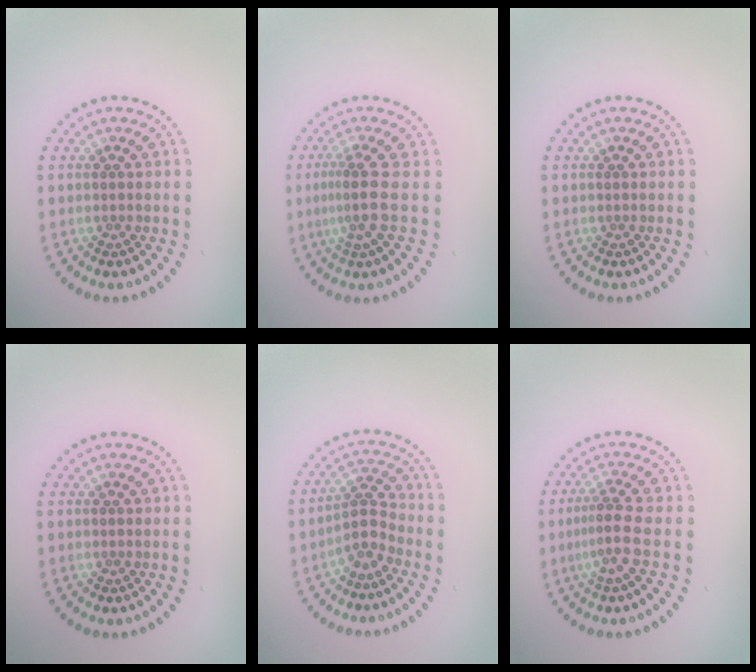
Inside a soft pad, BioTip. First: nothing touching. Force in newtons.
{"total": 3.0, "press": 2.1, "slide": 2.1}
{"total": 0.0}
{"total": 0.0}
{"total": 2.5, "press": 1.8, "slide": 1.8}
{"total": 2.8, "press": 2.0, "slide": 2.0}